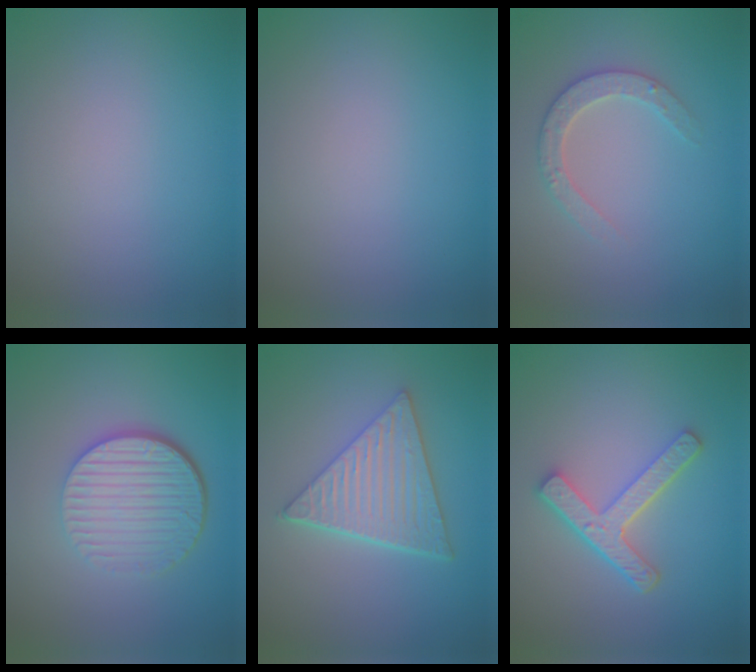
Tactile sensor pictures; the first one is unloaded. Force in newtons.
{"total": 0.0}
{"total": 2.7, "press": 2.6, "slide": 0.5}
{"total": 6.1, "press": 4.2, "slide": 4.4}
{"total": 5.9, "press": 4.3, "slide": 4.1}
{"total": 4.4, "press": 3.3, "slide": 2.9}